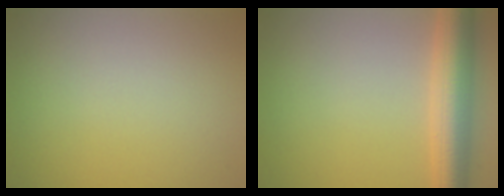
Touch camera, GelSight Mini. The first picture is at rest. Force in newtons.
{"total": 6.3, "press": 6.3, "slide": 0.3}